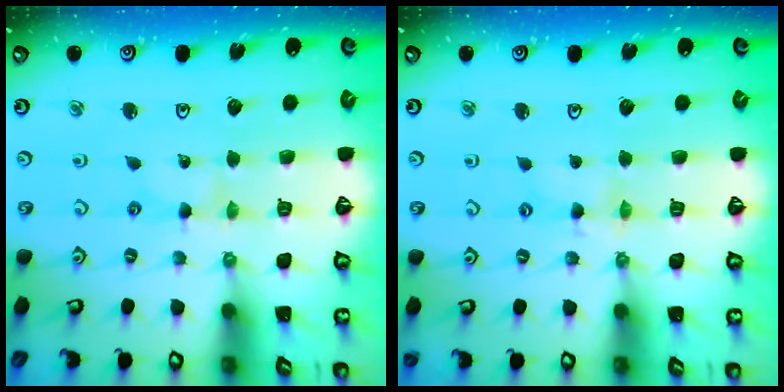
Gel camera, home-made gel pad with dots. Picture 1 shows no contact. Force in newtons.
{"total": 2.3, "press": 2.3, "slide": 0.3}